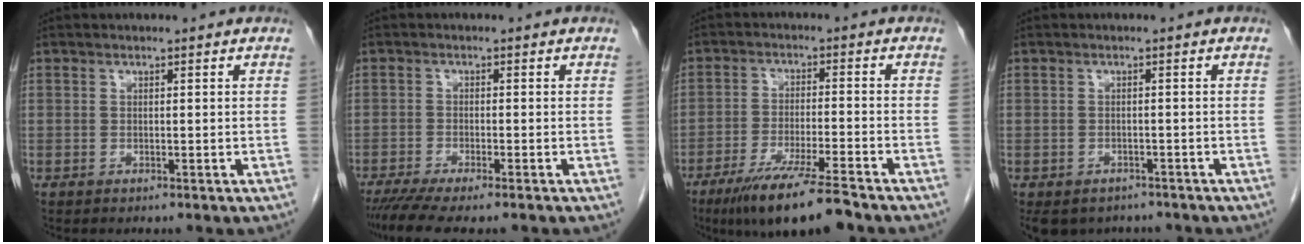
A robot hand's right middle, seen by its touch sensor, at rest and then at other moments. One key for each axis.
{"total": 7.1, "fx": -5.8, "fy": 0.5, "fz": 4.1, "tx": -0.060, "ty": -0.015, "tz": -0.091}
{"total": 10.6, "fx": -7.9, "fy": 0.3, "fz": 7.0, "tx": -0.119, "ty": -0.028, "tz": -0.134}
{"total": 8.9, "fx": -6.7, "fy": 5.4, "fz": 2.3, "tx": -0.052, "ty": -0.003, "tz": -0.082}